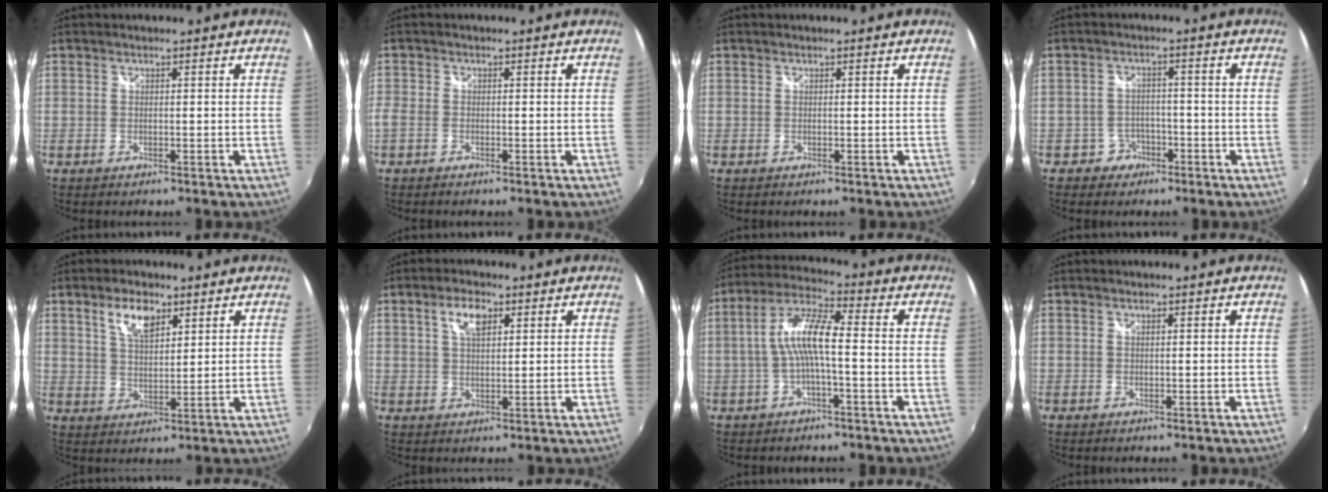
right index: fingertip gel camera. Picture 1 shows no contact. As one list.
[{"total": 2.4, "force": [-1.6, 1.4, 1.2], "torque": [-0.030, -0.005, -0.035]}, {"total": 0.0}, {"total": 4.2, "force": [-2.4, 3.4, 0.1], "torque": [-0.008, 0.014, -0.039]}, {"total": 6.4, "force": [3.7, 2.9, 4.4], "torque": [-0.079, 0.007, 0.069]}, {"total": 4.9, "force": [2.3, 2.2, 3.8], "torque": [-0.067, 0.008, 0.040]}, {"total": 8.5, "force": [-1.1, 1.6, 8.3], "torque": [-0.177, 0.017, -0.021]}, {"total": 0.0}]